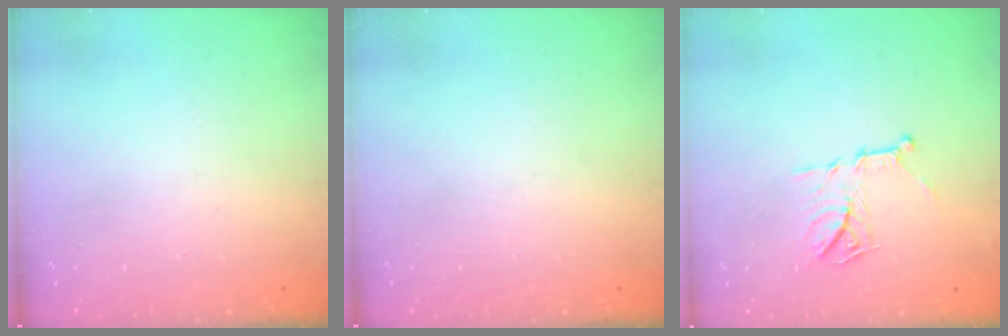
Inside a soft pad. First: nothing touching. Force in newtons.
{"total": 0.0}
{"total": 10.6, "press": 10.6, "slide": 0.8}